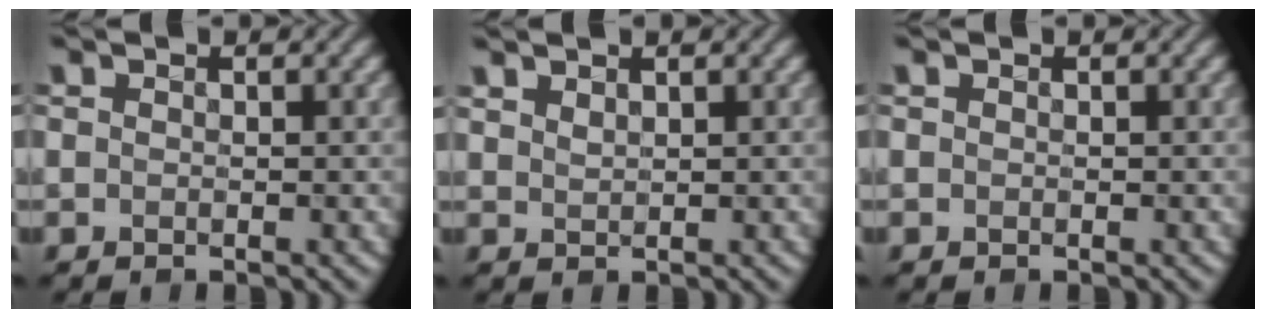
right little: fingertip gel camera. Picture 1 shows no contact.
{"total": 0.9, "force": [0.8, 0.2, 0.4], "torque": [-0.008, -0.001, 0.016]}
{"total": 0.0}